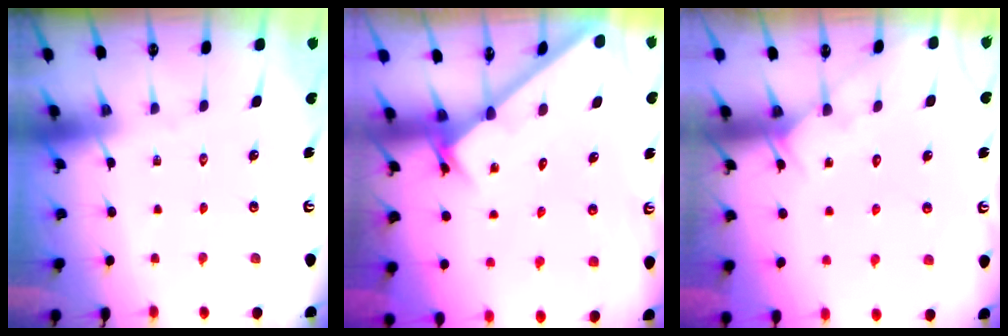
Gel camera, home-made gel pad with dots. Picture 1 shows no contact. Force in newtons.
{"total": 2.1, "press": 2.1, "slide": 0.2}
{"total": 4.5, "press": 4.5, "slide": 0.5}